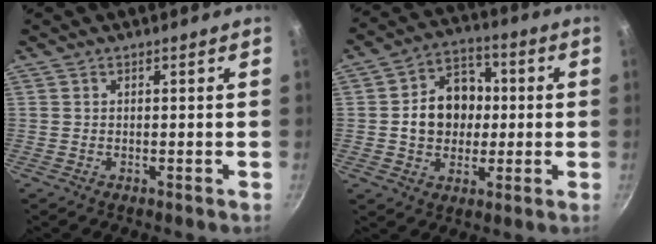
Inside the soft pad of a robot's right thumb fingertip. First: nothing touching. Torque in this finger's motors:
{"motor_torque": [0.84, 2.18, 0.89, -0.11, 0.06]}